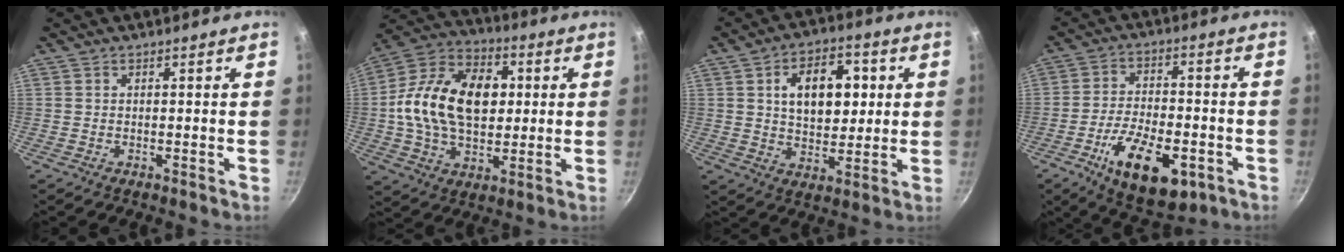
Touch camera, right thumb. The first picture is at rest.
{"total": 20.7, "force": [2.0, 13.9, 15.2], "torque": [-0.234, 0.023, 0.022]}
{"total": 13.4, "force": [2.9, 8.5, 9.9], "torque": [-0.108, -0.001, 0.044]}
{"total": 16.0, "force": [-6.5, 7.6, 12.5], "torque": [-0.190, 0.021, -0.100]}